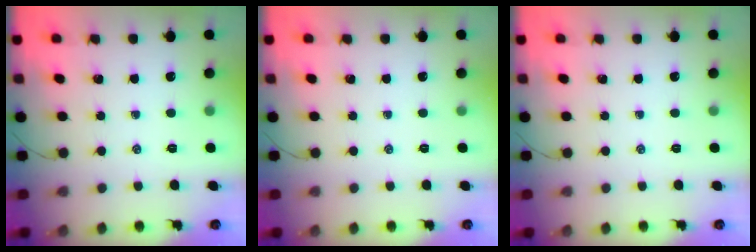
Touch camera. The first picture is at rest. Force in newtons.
{"total": 0.0}
{"total": 0.0}